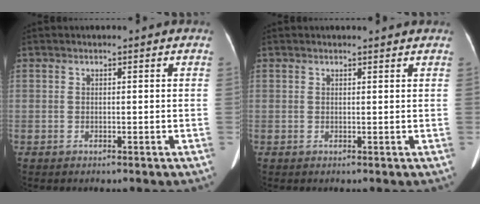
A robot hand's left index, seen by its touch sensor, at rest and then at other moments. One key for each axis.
{"total": 1.5, "fx": 1.4, "fy": 0.1, "fz": 0.3, "tx": -0.010, "ty": 0.003, "tz": 0.017}